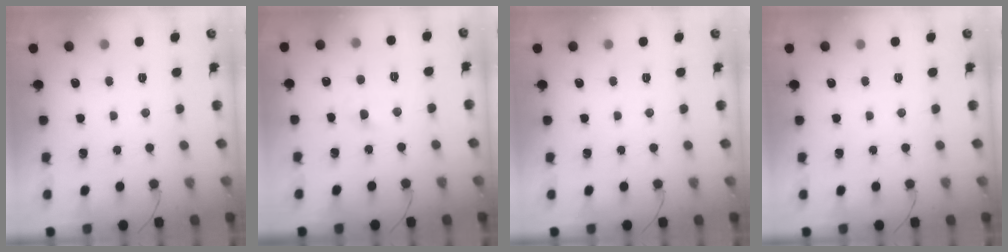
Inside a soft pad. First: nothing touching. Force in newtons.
{"total": 2.3, "press": 2.1, "slide": 0.9}
{"total": 0.0}
{"total": 0.0}